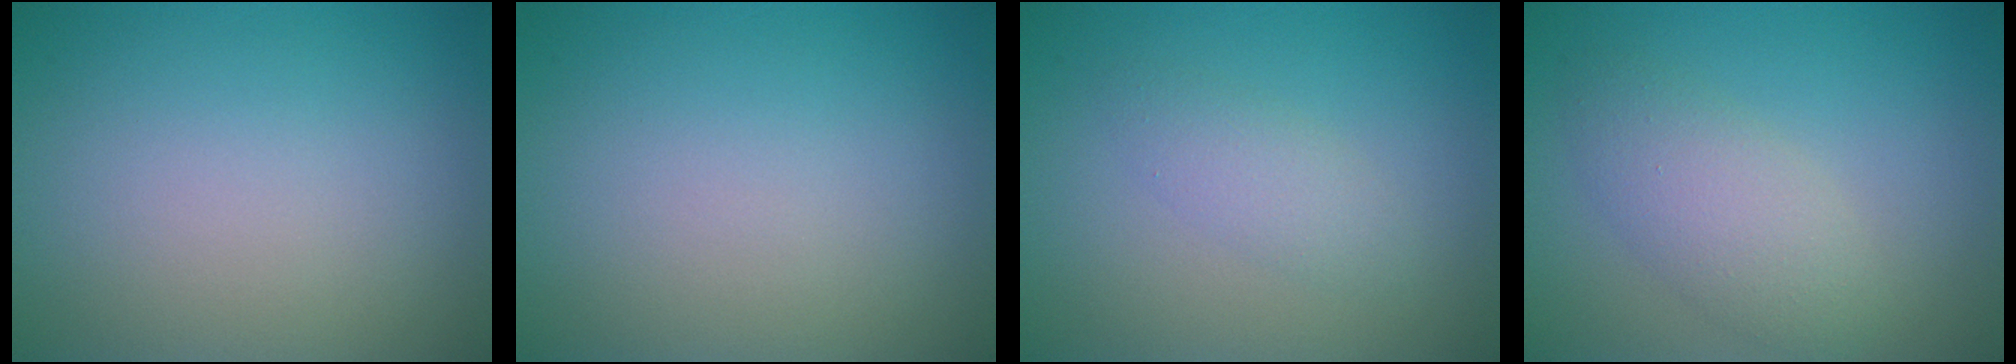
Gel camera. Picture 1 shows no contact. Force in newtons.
{"total": 0.0}
{"total": 1.8, "press": 1.8, "slide": 0.1}
{"total": 3.5, "press": 3.5, "slide": 0.1}